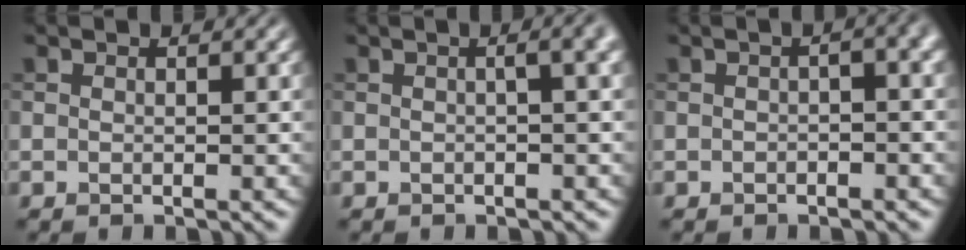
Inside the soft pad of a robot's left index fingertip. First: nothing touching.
{"total": 5.8, "force": [1.6, 2.9, 4.8], "torque": [-0.018, 0.042, -0.018]}
{"total": 4.2, "force": [0.5, 1.8, 3.8], "torque": [-0.032, 0.019, -0.005]}